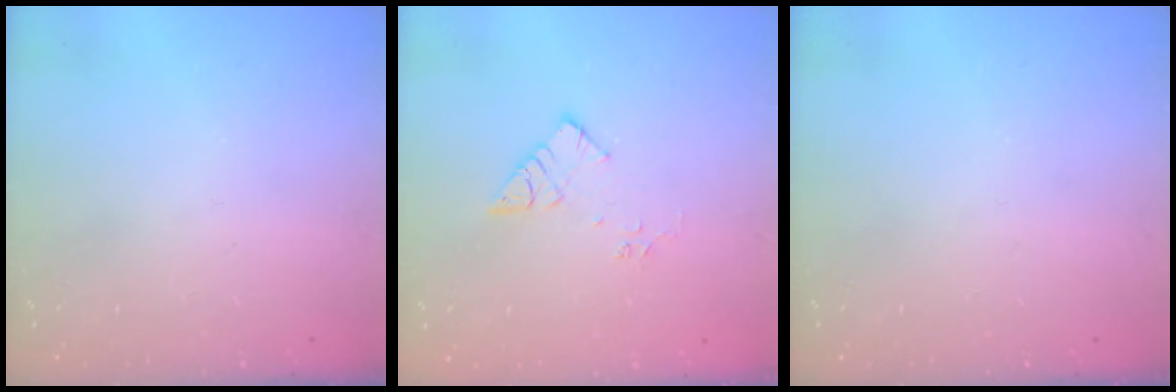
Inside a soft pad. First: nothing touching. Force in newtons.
{"total": 7.2, "press": 7.2, "slide": 0.5}
{"total": 0.0}